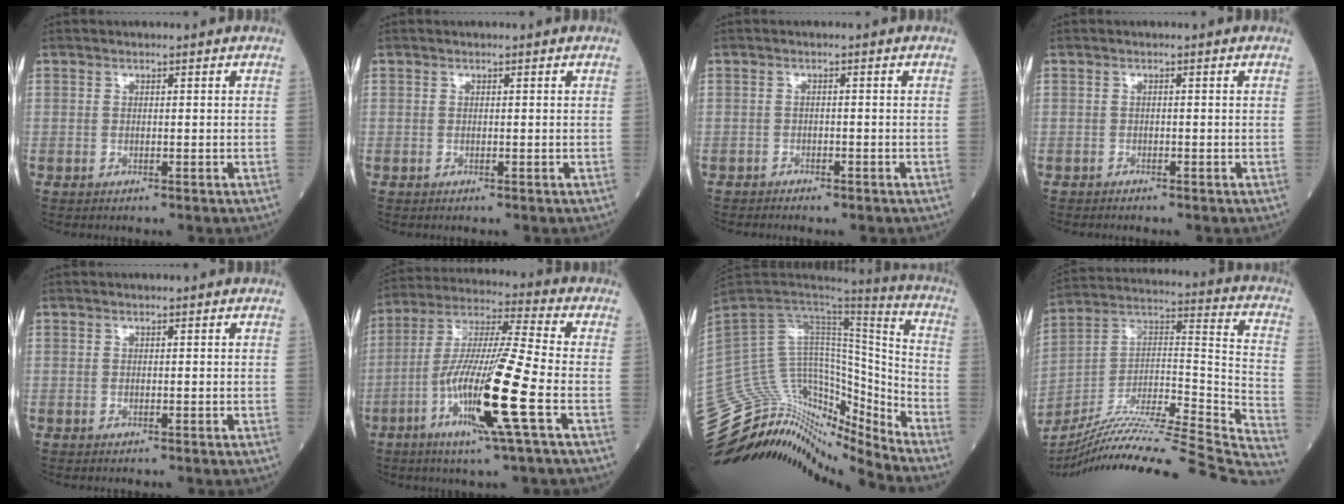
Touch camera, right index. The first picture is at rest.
{"total": 0.0}
{"total": 1.7, "force": [-1.4, 0.7, 0.6], "torque": [-0.008, 0.000, -0.017]}
{"total": 0.5, "force": [-0.5, 0.1, 0.0], "torque": [-0.006, -0.001, -0.013]}
{"total": 0.0}
{"total": 15.7, "force": [-5.3, -0.6, 14.8], "torque": [-0.290, -0.016, -0.105]}
{"total": 25.6, "force": [-23.8, 4.8, 8.3], "torque": [-0.188, 0.055, -0.372]}
{"total": 35.4, "force": [-31.4, 0.4, 16.5], "torque": [-0.190, -0.031, -0.469]}